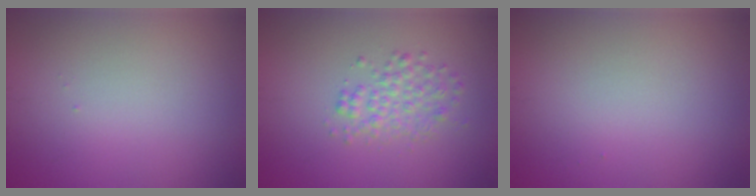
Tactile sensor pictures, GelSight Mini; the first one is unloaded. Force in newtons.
{"total": 2.5, "press": 2.5, "slide": 0.0}
{"total": 0.0}